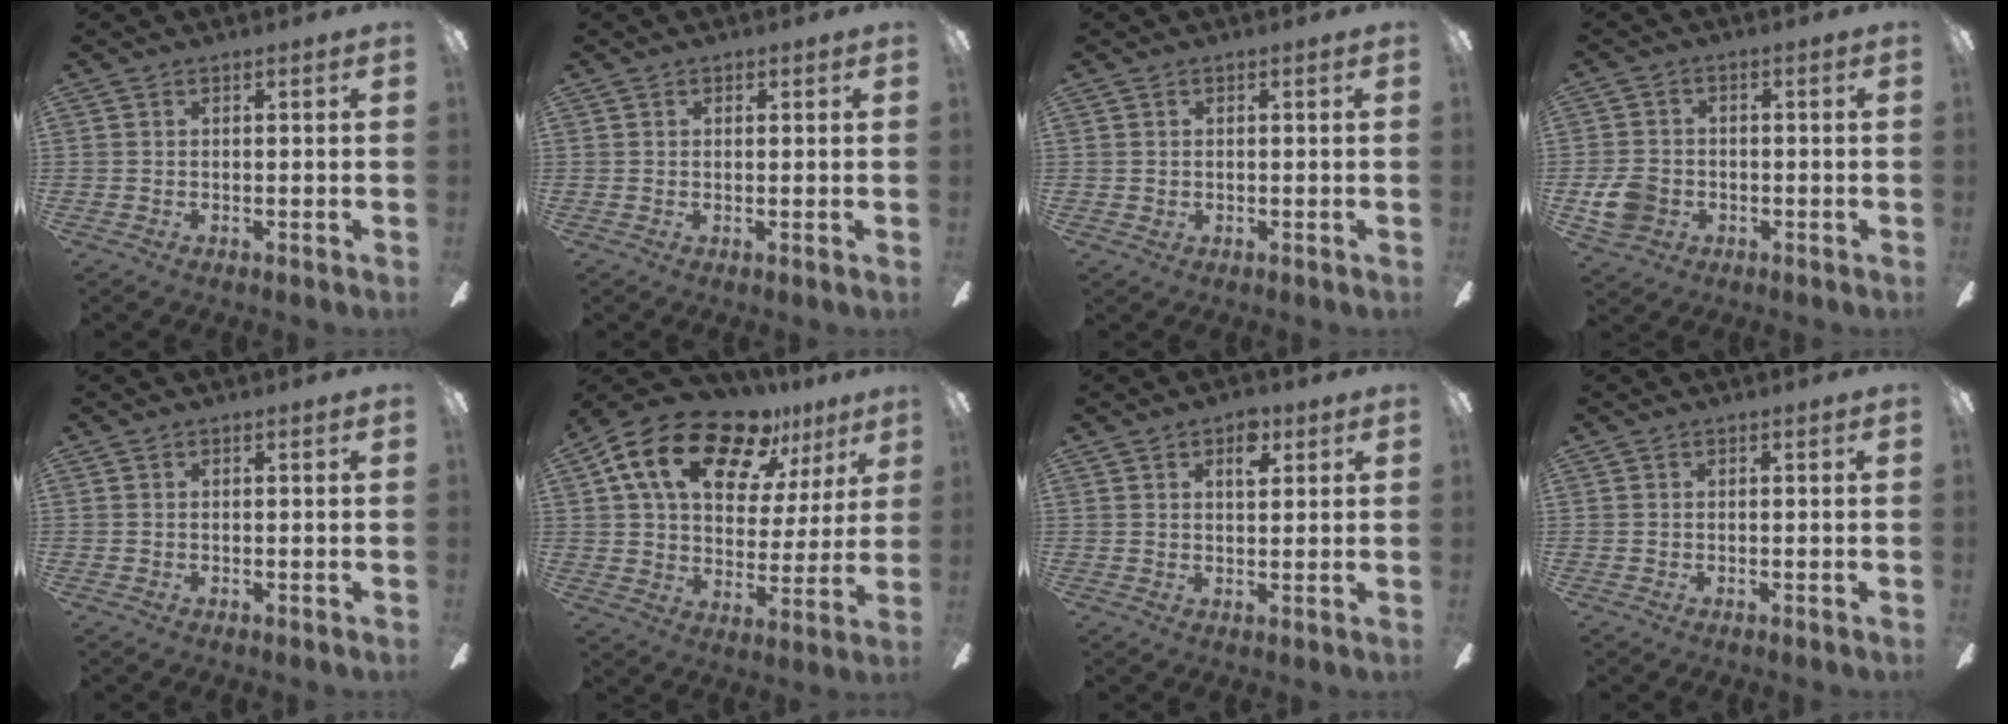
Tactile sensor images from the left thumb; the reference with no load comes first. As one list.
[{"total": 0.8, "force": [0.4, 0.6, 0.2], "torque": [0.005, 0.000, 0.006]}, {"total": 0.6, "force": [0.2, 0.6, 0.1], "torque": [-0.001, 0.005, 0.002]}, {"total": 7.0, "force": [-2.0, 5.9, 3.4], "torque": [-0.065, 0.013, -0.038]}, {"total": 0.0}, {"total": 19.4, "force": [12.0, 10.0, 11.4], "torque": [-0.197, -0.060, 0.210]}, {"total": 5.3, "force": [2.9, 2.8, 3.4], "torque": [-0.034, -0.007, 0.043]}, {"total": 0.0}]